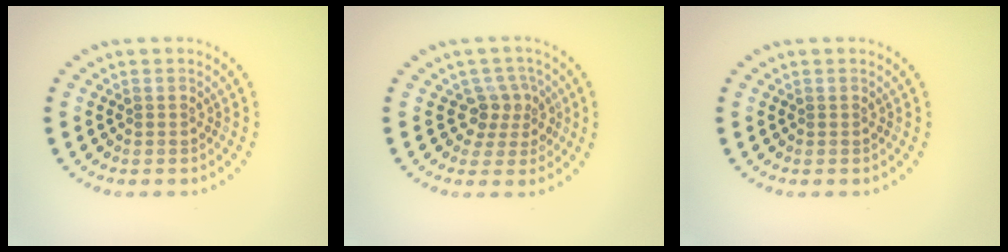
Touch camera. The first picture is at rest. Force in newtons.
{"total": 2.7, "press": 2.0, "slide": 1.8}
{"total": 0.0}